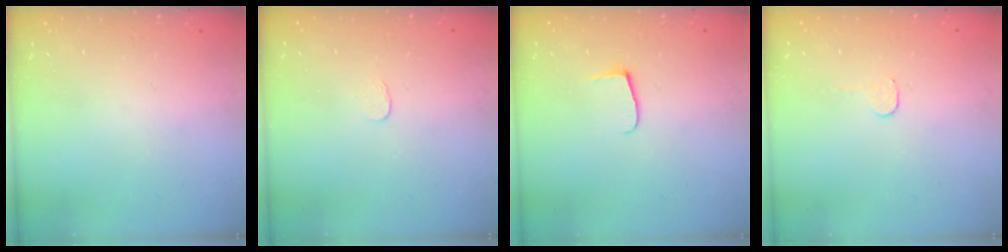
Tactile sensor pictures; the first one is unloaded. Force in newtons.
{"total": 2.6, "press": 2.6, "slide": 0.2}
{"total": 5.2, "press": 5.2, "slide": 0.7}
{"total": 2.8, "press": 2.8, "slide": 0.2}